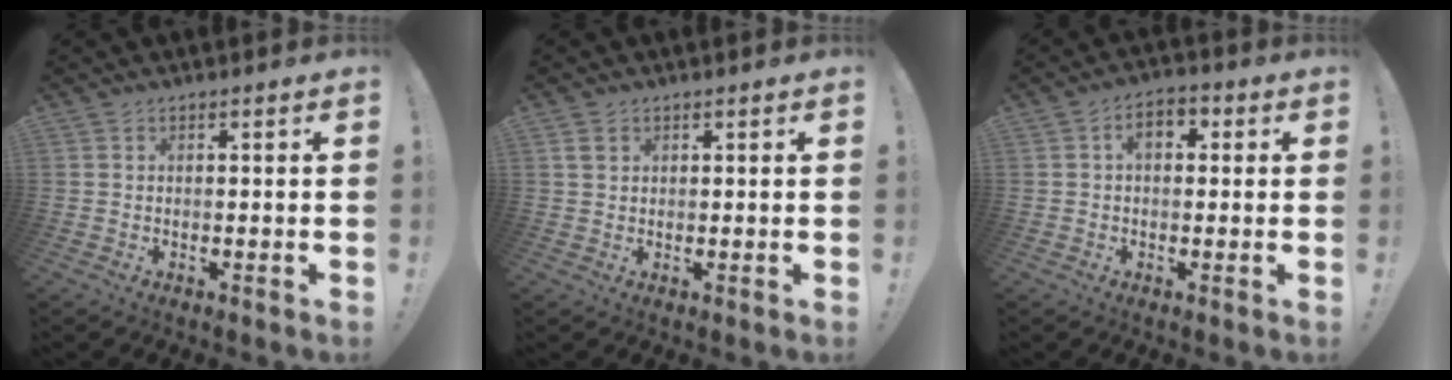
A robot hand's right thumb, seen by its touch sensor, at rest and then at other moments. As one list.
[{"total": 2.3, "force": [1.1, 1.7, 1.0], "torque": [-0.016, 0.001, 0.021]}, {"total": 5.2, "force": [1.0, 3.4, 3.8], "torque": [-0.054, 0.007, 0.015]}]